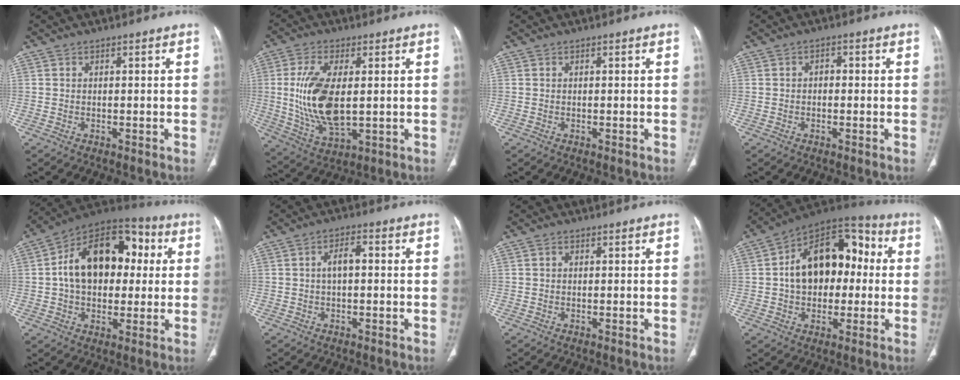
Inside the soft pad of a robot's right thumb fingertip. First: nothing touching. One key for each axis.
{"total": 14.5, "fx": 0.7, "fy": 6.9, "fz": 12.7, "tx": -0.258, "ty": -0.017, "tz": 0.025}
{"total": 0.0}
{"total": 1.6, "fx": -0.1, "fy": 1.1, "fz": 1.0, "tx": -0.009, "ty": 0.007, "tz": -0.006}
{"total": 20.7, "fx": 2.7, "fy": 13.7, "fz": 15.3, "tx": -0.210, "ty": 0.028, "tz": 0.036}
{"total": 3.7, "fx": 0.2, "fy": 1.8, "fz": 3.2, "tx": -0.058, "ty": 0.013, "tz": 0.000}
{"total": 0.6, "fx": 0.1, "fy": 0.5, "fz": 0.3, "tx": -0.002, "ty": 0.002, "tz": 0.001}
{"total": 19.7, "fx": 1.5, "fy": 13.0, "fz": 14.7, "tx": -0.187, "ty": 0.043, "tz": 0.018}